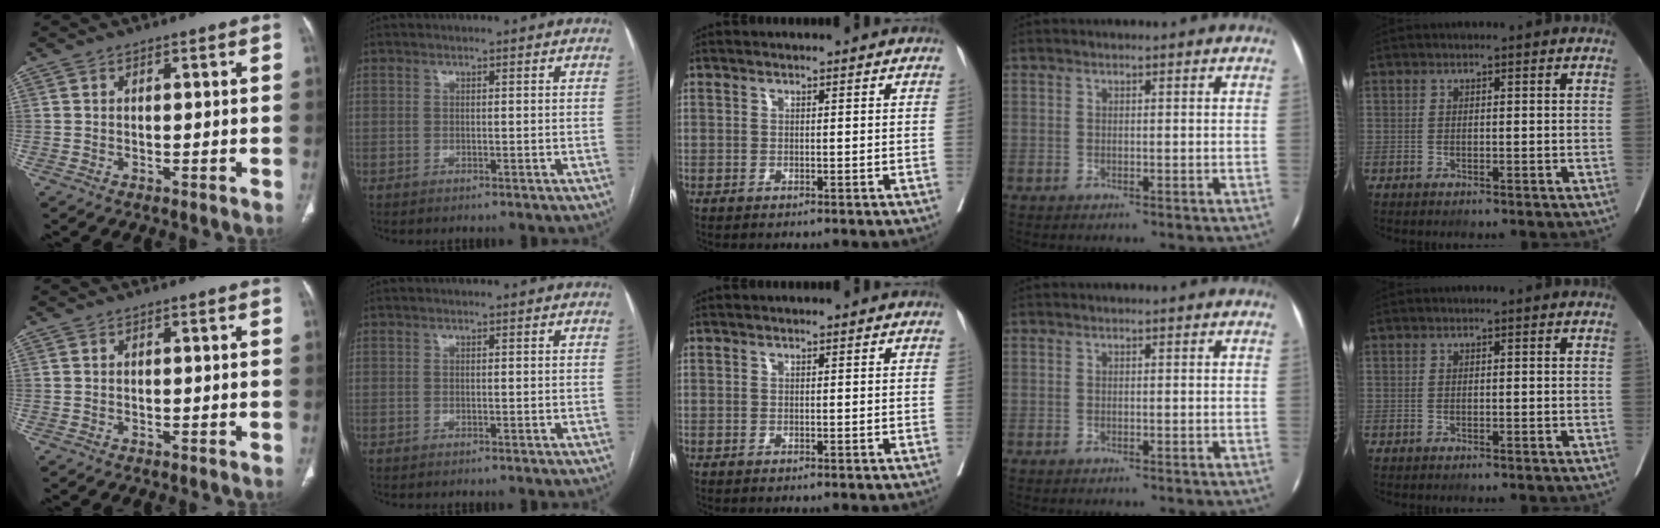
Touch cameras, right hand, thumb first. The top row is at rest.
{}